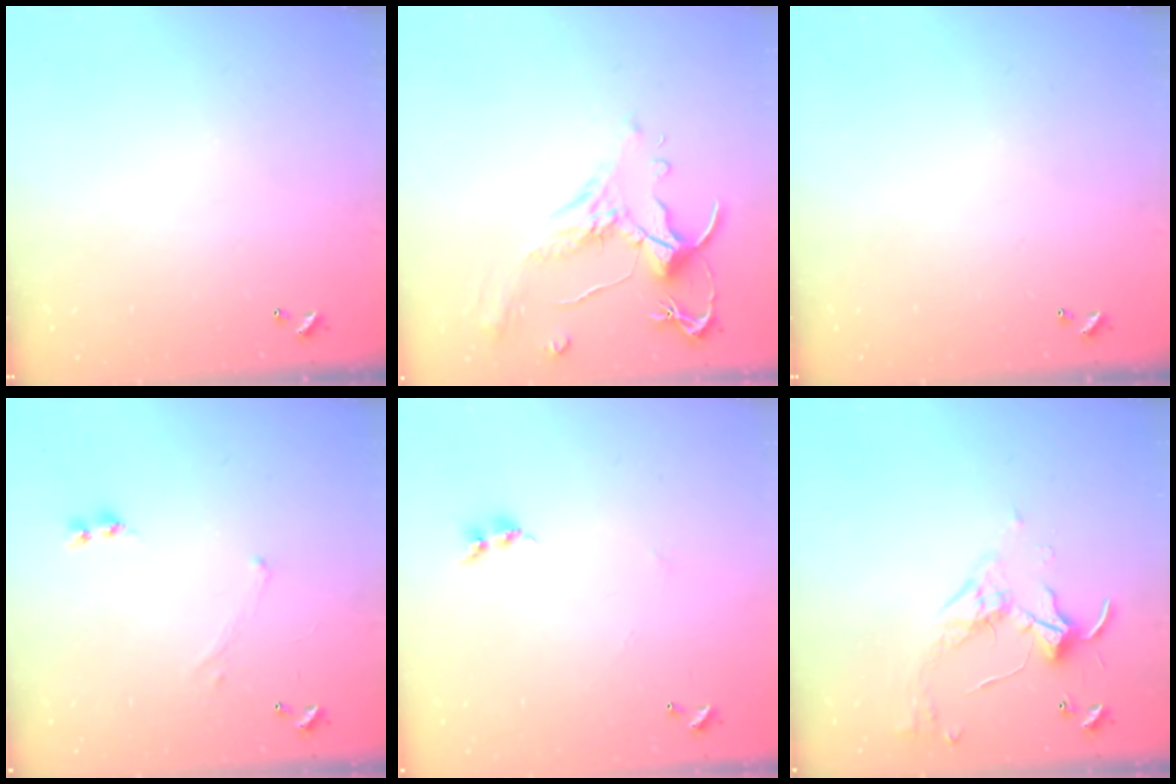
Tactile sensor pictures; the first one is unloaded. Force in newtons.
{"total": 1.5, "press": 1.0, "slide": 1.1}
{"total": 0.0}
{"total": 0.7, "press": 0.7, "slide": 0.3}
{"total": 6.7, "press": 6.7, "slide": 0.5}
{"total": 3.5, "press": 3.4, "slide": 0.7}